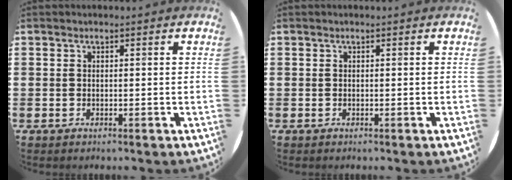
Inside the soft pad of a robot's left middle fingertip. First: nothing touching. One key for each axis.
{"total": 0.0}